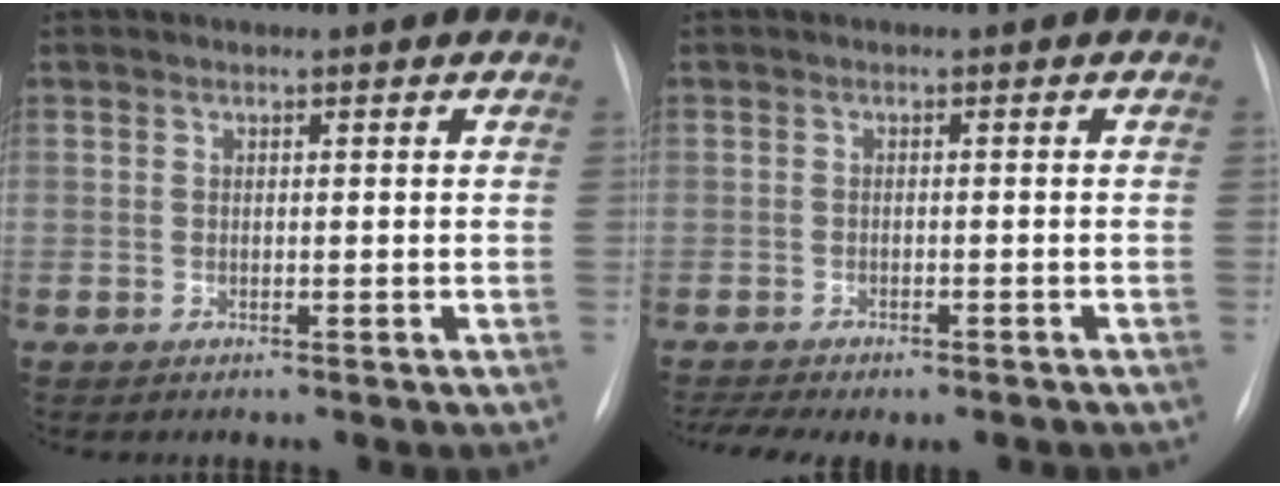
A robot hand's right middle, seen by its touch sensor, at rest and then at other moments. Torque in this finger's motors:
{"motor_torque": [0.93, -0.90, 0.16, 0.07]}